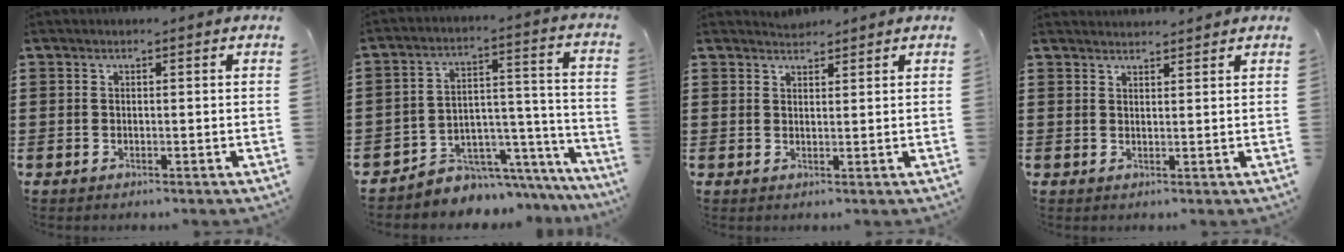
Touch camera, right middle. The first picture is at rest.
{"total": 5.1, "force": [-4.5, 2.5, 0.1], "torque": [-0.008, 0.004, -0.089]}
{"total": 1.6, "force": [1.6, 0.3, -0.2], "torque": [-0.001, 0.004, 0.032]}
{"total": 1.6, "force": [1.6, 0.1, 0.0], "torque": [0.004, -0.001, 0.029]}